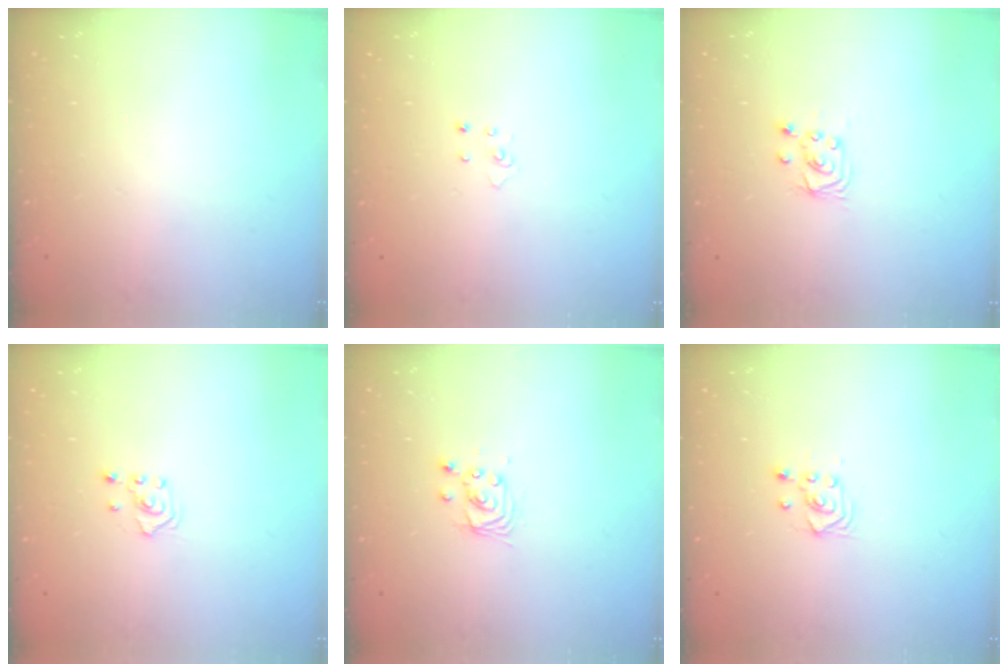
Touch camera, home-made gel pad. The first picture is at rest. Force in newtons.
{"total": 3.0, "press": 2.9, "slide": 0.3}
{"total": 4.0, "press": 4.0, "slide": 0.4}
{"total": 2.0, "press": 1.8, "slide": 0.9}
{"total": 3.2, "press": 3.2, "slide": 0.2}
{"total": 3.4, "press": 3.0, "slide": 1.6}